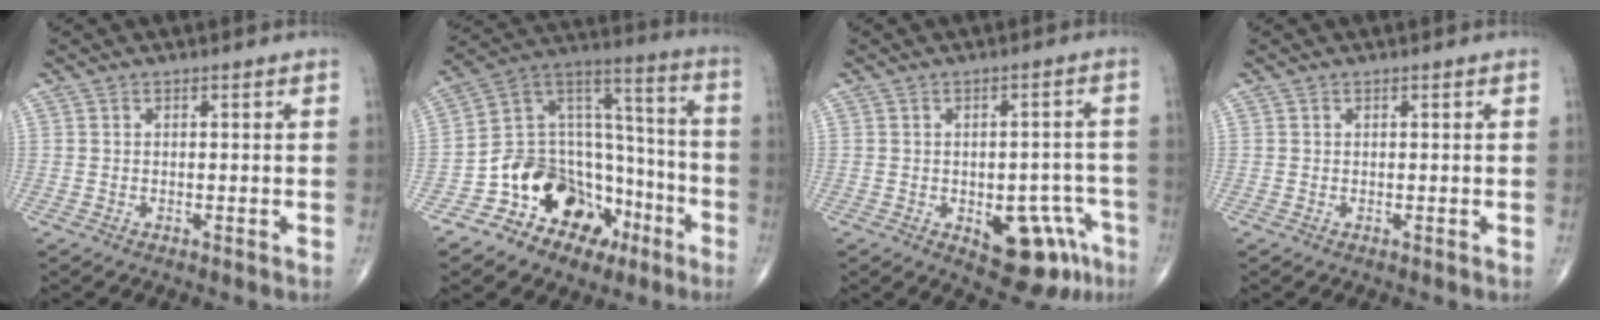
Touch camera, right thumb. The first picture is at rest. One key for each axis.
{"total": 20.1, "fx": -10.0, "fy": 14.4, "fz": 9.8, "tx": -0.104, "ty": 0.111, "tz": -0.165}
{"total": 11.3, "fx": -4.9, "fy": 6.0, "fz": 8.3, "tx": -0.064, "ty": 0.030, "tz": -0.053}
{"total": 0.0}